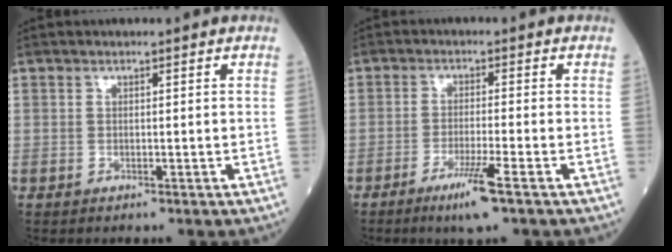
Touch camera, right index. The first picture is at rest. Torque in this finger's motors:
{"motor_torque": [0.99, -0.66, 0.53, 0.15]}